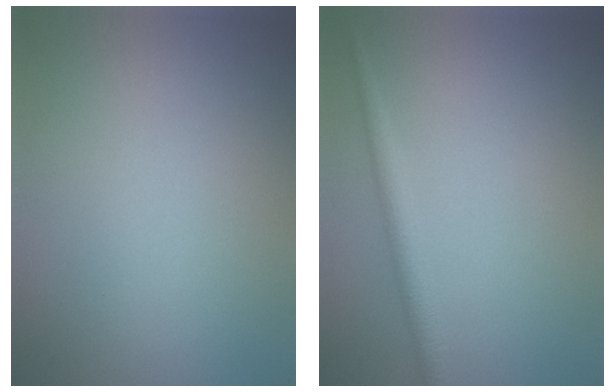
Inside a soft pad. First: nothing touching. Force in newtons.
{"total": 2.1, "press": 2.1, "slide": 0.1}